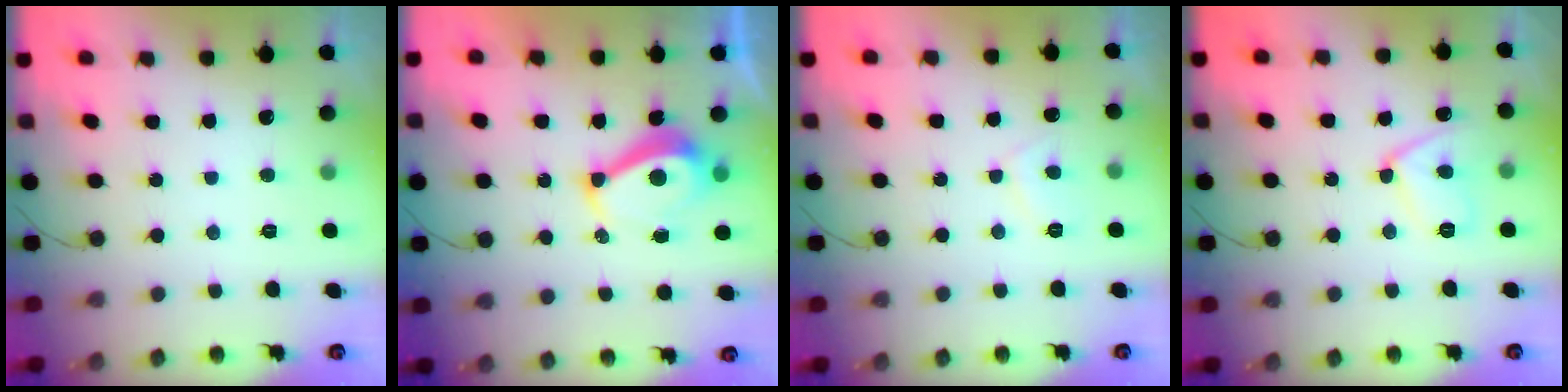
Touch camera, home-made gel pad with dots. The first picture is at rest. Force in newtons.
{"total": 7.9, "press": 7.8, "slide": 0.8}
{"total": 2.7, "press": 2.6, "slide": 0.8}
{"total": 9.7, "press": 9.6, "slide": 1.9}